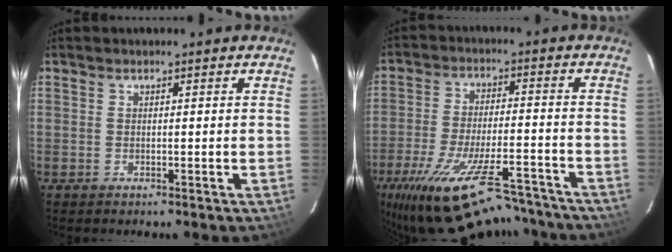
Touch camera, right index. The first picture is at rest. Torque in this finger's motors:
{"motor_torque": [1.96, -0.18, 1.05, 0.21]}